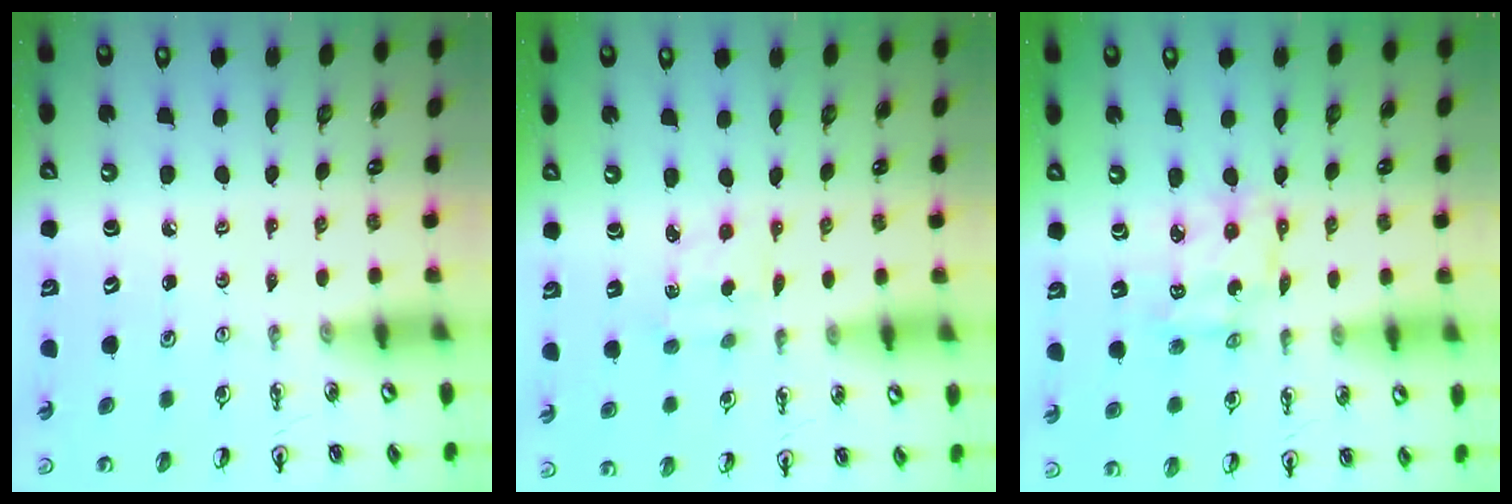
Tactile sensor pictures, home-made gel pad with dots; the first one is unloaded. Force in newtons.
{"total": 2.0, "press": 1.9, "slide": 0.7}
{"total": 6.4, "press": 6.4, "slide": 0.3}